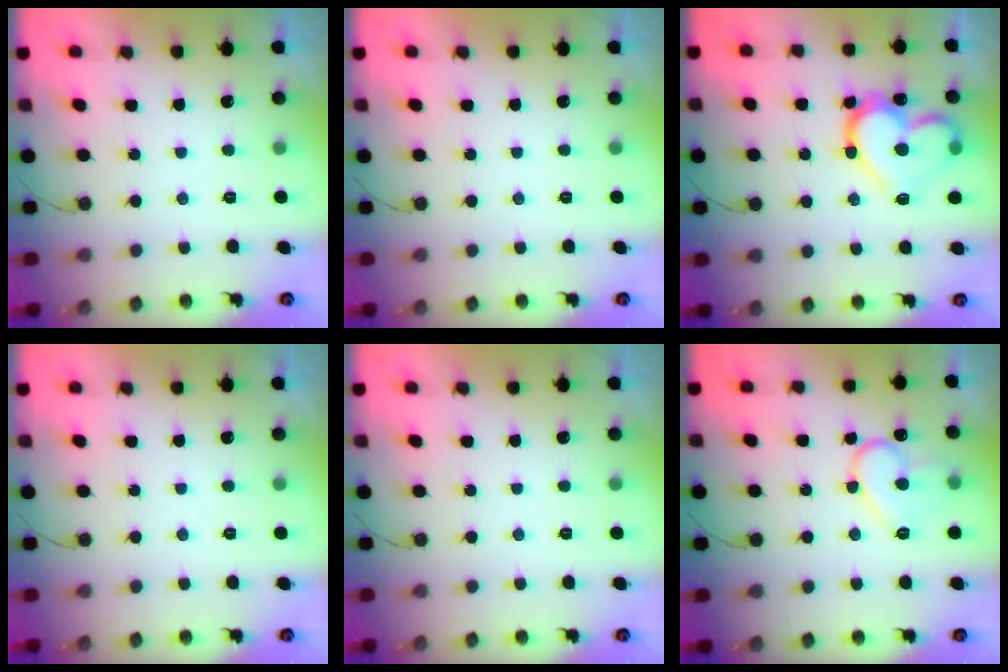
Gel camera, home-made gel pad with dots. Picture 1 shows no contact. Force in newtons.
{"total": 0.0}
{"total": 18.2, "press": 18.0, "slide": 2.0}
{"total": 0.0}
{"total": 0.0}
{"total": 12.7, "press": 12.7, "slide": 0.8}